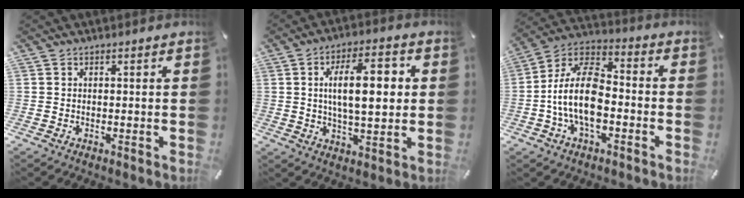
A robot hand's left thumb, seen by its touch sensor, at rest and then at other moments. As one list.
[{"total": 13.8, "force": [2.5, 6.1, 12.2], "torque": [-0.195, 0.005, 0.033]}, {"total": 14.8, "force": [-3.7, 8.5, 11.6], "torque": [-0.246, 0.018, -0.069]}]